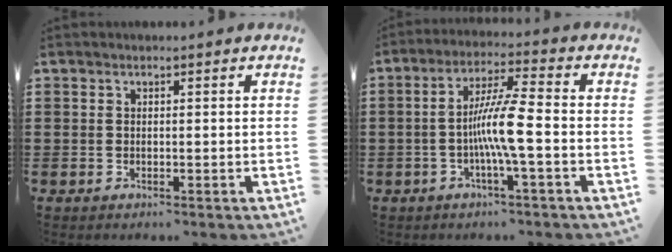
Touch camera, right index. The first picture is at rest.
{"total": 8.1, "force": [-1.5, 0.3, 7.9], "torque": [-0.153, -0.006, -0.036]}